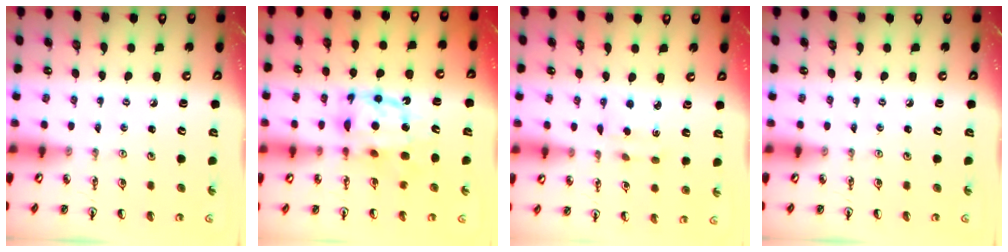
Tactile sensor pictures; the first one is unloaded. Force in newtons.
{"total": 10.9, "press": 10.8, "slide": 0.7}
{"total": 2.6, "press": 2.5, "slide": 0.7}
{"total": 0.0}